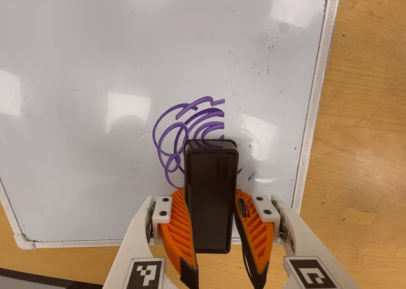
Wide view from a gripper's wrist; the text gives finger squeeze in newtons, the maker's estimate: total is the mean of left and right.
{"total": 11.6, "left": 11.2, "right": 12.0}